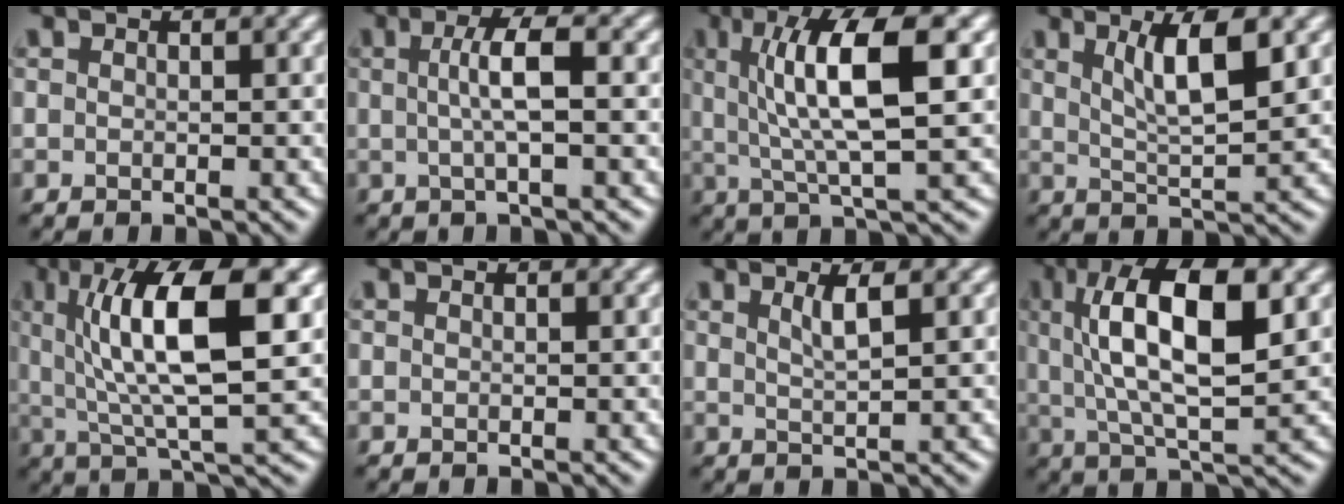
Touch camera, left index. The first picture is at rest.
{"total": 3.3, "force": [0.1, 0.6, 3.3], "torque": [-0.063, 0.005, 0.000]}
{"total": 8.3, "force": [1.9, 1.9, 7.9], "torque": [-0.132, 0.004, 0.035]}
{"total": 5.0, "force": [2.0, 1.1, 4.5], "torque": [-0.077, -0.004, 0.037]}
{"total": 10.1, "force": [2.6, 2.5, 9.5], "torque": [-0.152, 0.003, 0.049]}
{"total": 0.0}
{"total": 2.1, "force": [0.9, 0.5, 1.8], "torque": [-0.028, 0.001, 0.014]}
{"total": 10.5, "force": [2.4, 3.6, 9.6], "torque": [-0.170, 0.011, 0.041]}